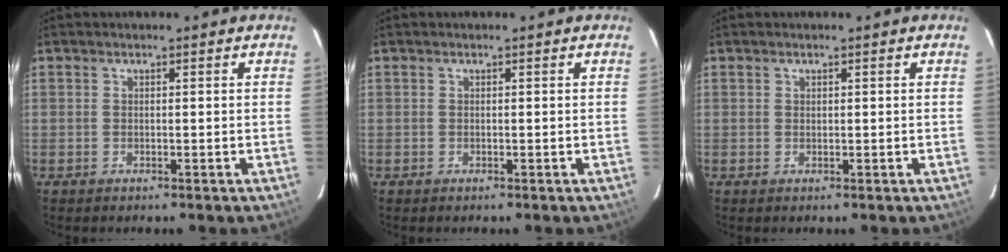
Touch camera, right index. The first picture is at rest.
{"total": 0.0}
{"total": 0.0}